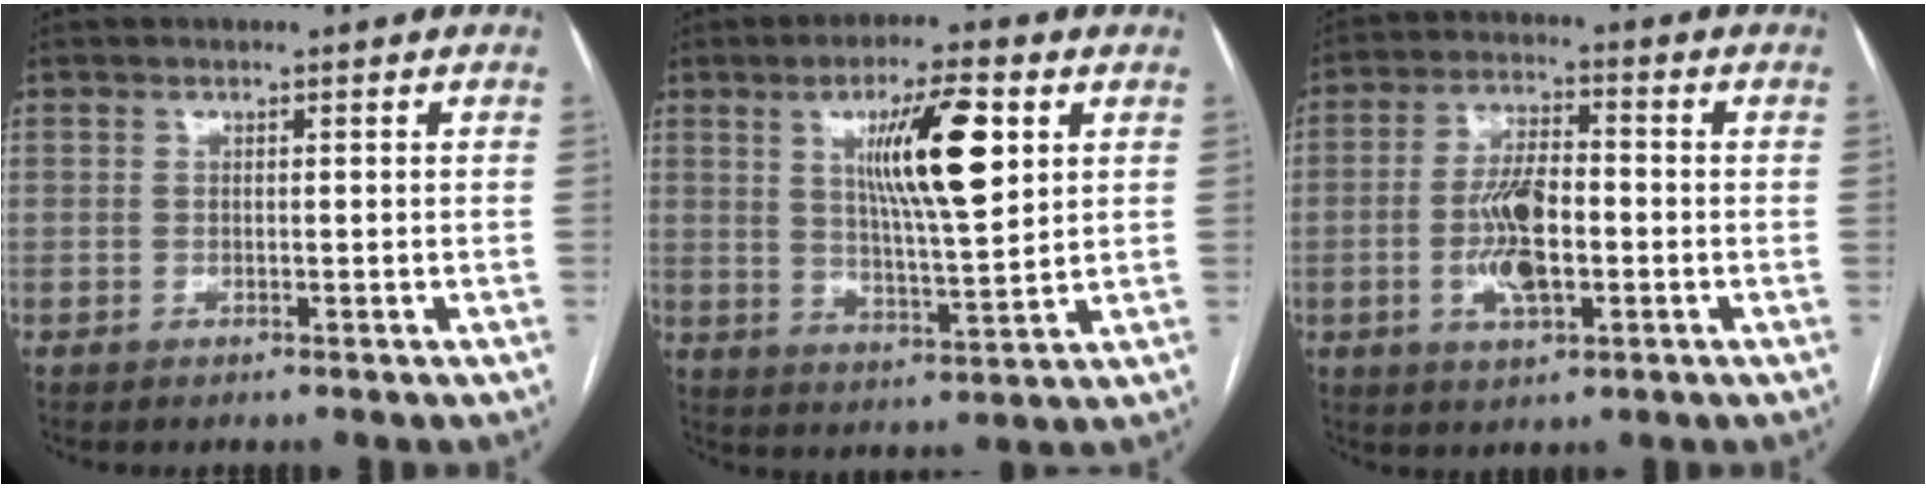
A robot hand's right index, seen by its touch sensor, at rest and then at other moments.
{"total": 12.1, "force": [4.2, 1.7, 11.2], "torque": [-0.190, 0.002, 0.073]}
{"total": 9.2, "force": [-1.8, 3.2, 8.5], "torque": [-0.169, 0.004, -0.031]}